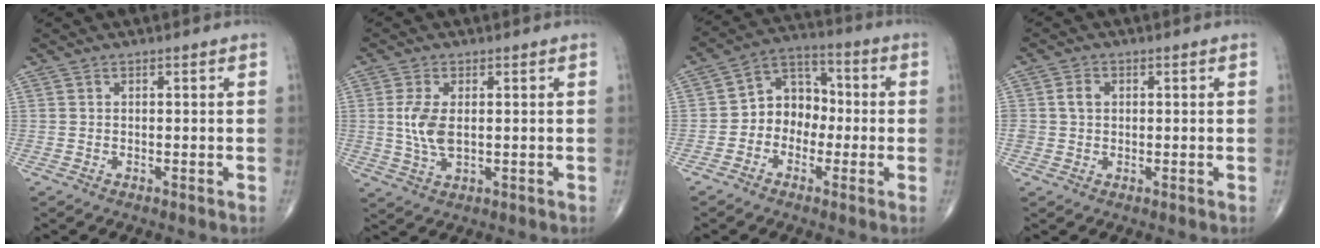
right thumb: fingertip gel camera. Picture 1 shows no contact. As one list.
[{"total": 6.2, "force": [0.5, 3.1, 5.3], "torque": [-0.120, -0.006, 0.011]}, {"total": 8.9, "force": [-1.5, 7.2, 5.0], "torque": [-0.040, 0.040, -0.044]}, {"total": 3.0, "force": [0.4, 2.5, 1.6], "torque": [-0.026, 0.005, 0.007]}]